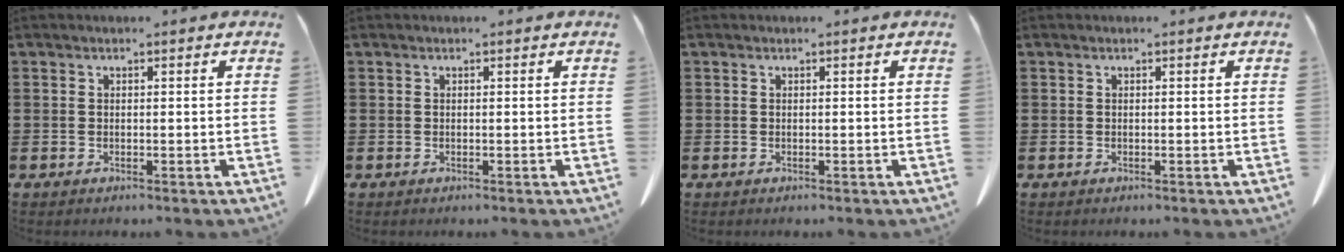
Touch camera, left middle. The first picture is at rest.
{"total": 0.0}
{"total": 0.0}
{"total": 0.0}